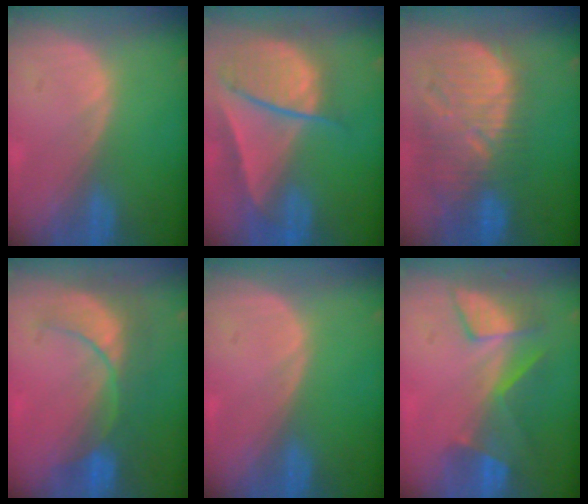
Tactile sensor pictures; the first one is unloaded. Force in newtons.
{"total": 9.5, "press": 8.1, "slide": 4.9}
{"total": 12.8, "press": 11.3, "slide": 6.0}
{"total": 8.4, "press": 7.8, "slide": 3.1}
{"total": 0.0}
{"total": 8.5, "press": 7.3, "slide": 4.3}